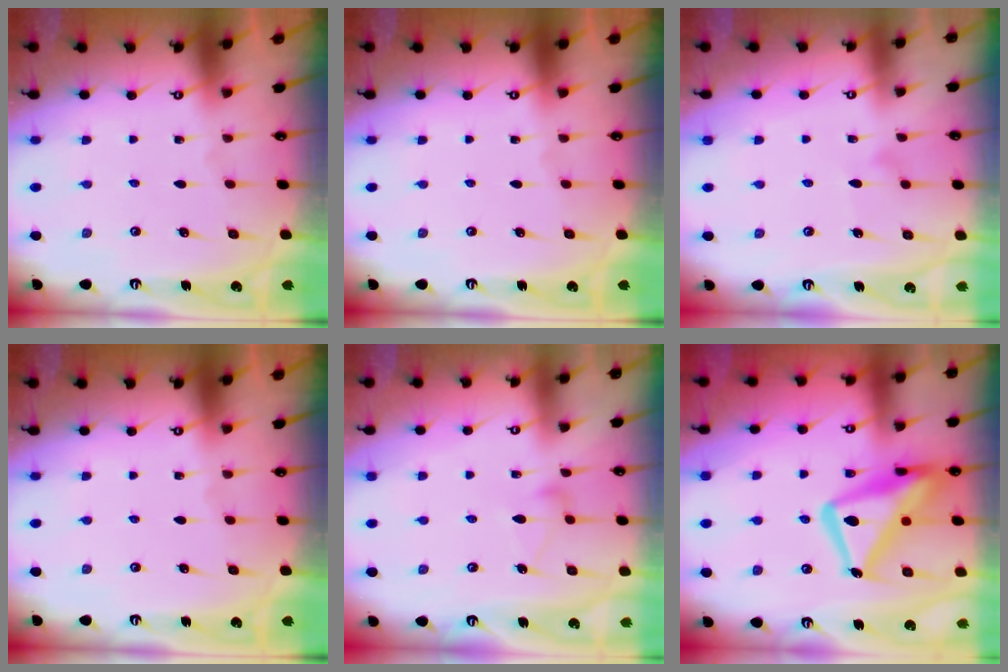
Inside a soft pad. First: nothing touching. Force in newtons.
{"total": 0.0}
{"total": 6.0, "press": 6.0, "slide": 0.3}
{"total": 0.0}
{"total": 6.3, "press": 6.3, "slide": 0.3}
{"total": 19.8, "press": 19.7, "slide": 1.5}